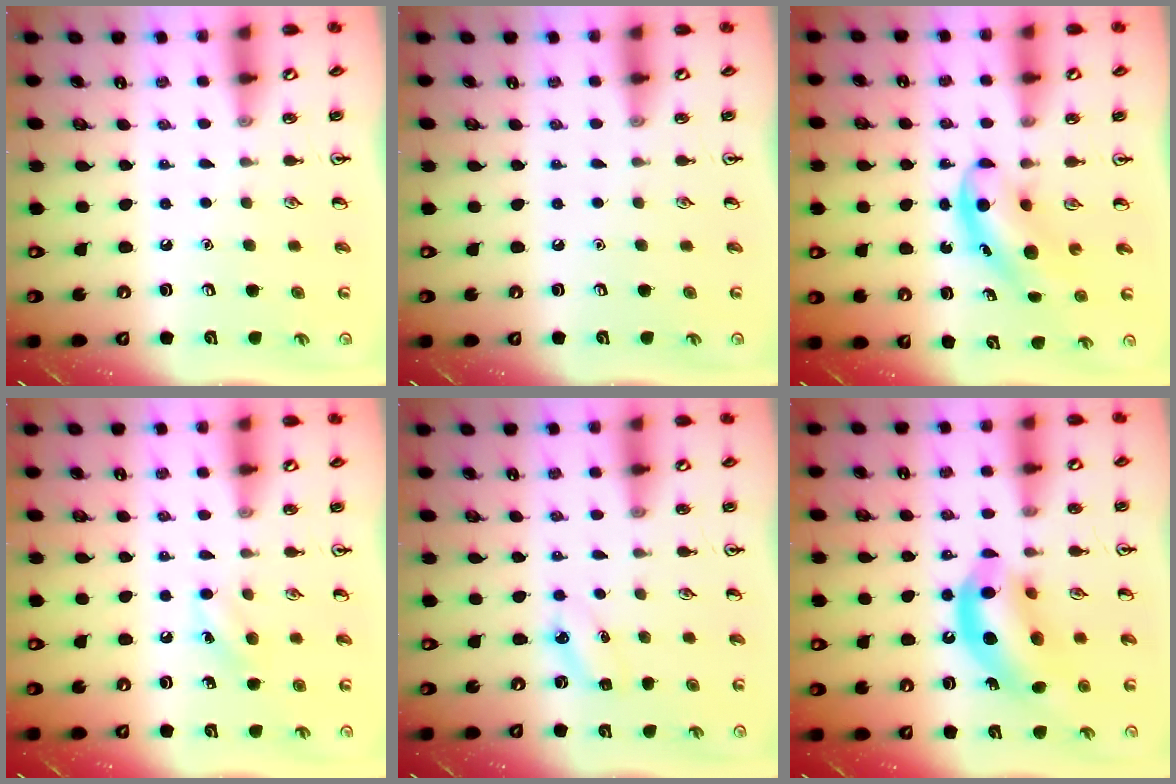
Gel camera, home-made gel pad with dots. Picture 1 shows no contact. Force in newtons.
{"total": 0.0}
{"total": 5.4, "press": 5.4, "slide": 0.6}
{"total": 6.5, "press": 6.2, "slide": 1.9}
{"total": 5.0, "press": 4.8, "slide": 1.6}
{"total": 13.6, "press": 13.0, "slide": 4.3}